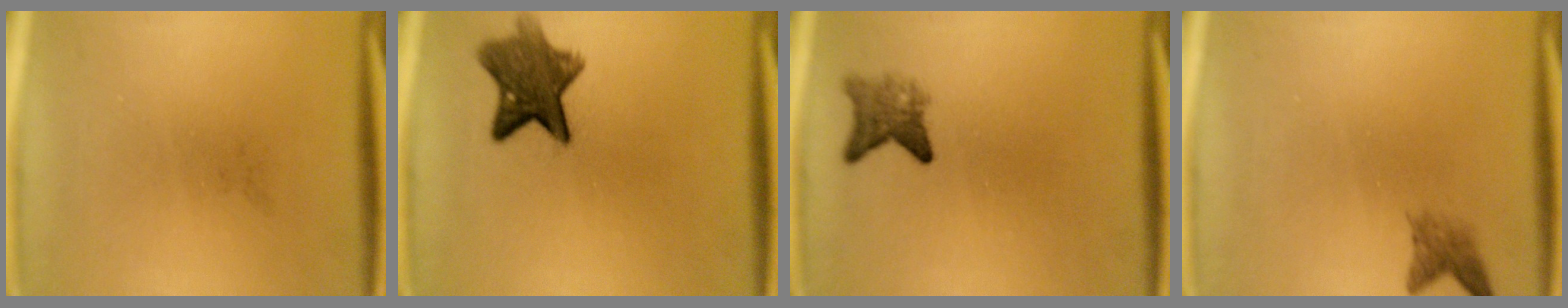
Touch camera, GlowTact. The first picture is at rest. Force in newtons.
{"total": 8.6}
{"total": 3.1}
{"total": 2.0}